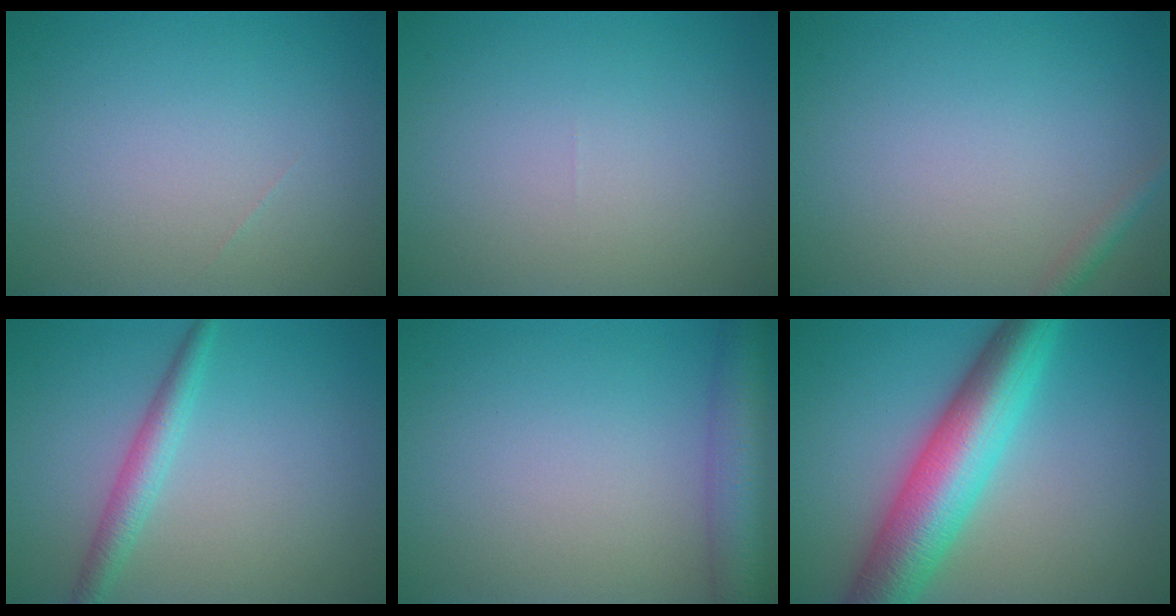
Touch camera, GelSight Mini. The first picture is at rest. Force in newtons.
{"total": 0.0}
{"total": 1.2, "press": 1.2, "slide": 0.1}
{"total": 2.5, "press": 2.5, "slide": 0.0}
{"total": 5.6, "press": 5.6, "slide": 0.3}
{"total": 9.5, "press": 9.5, "slide": 0.1}